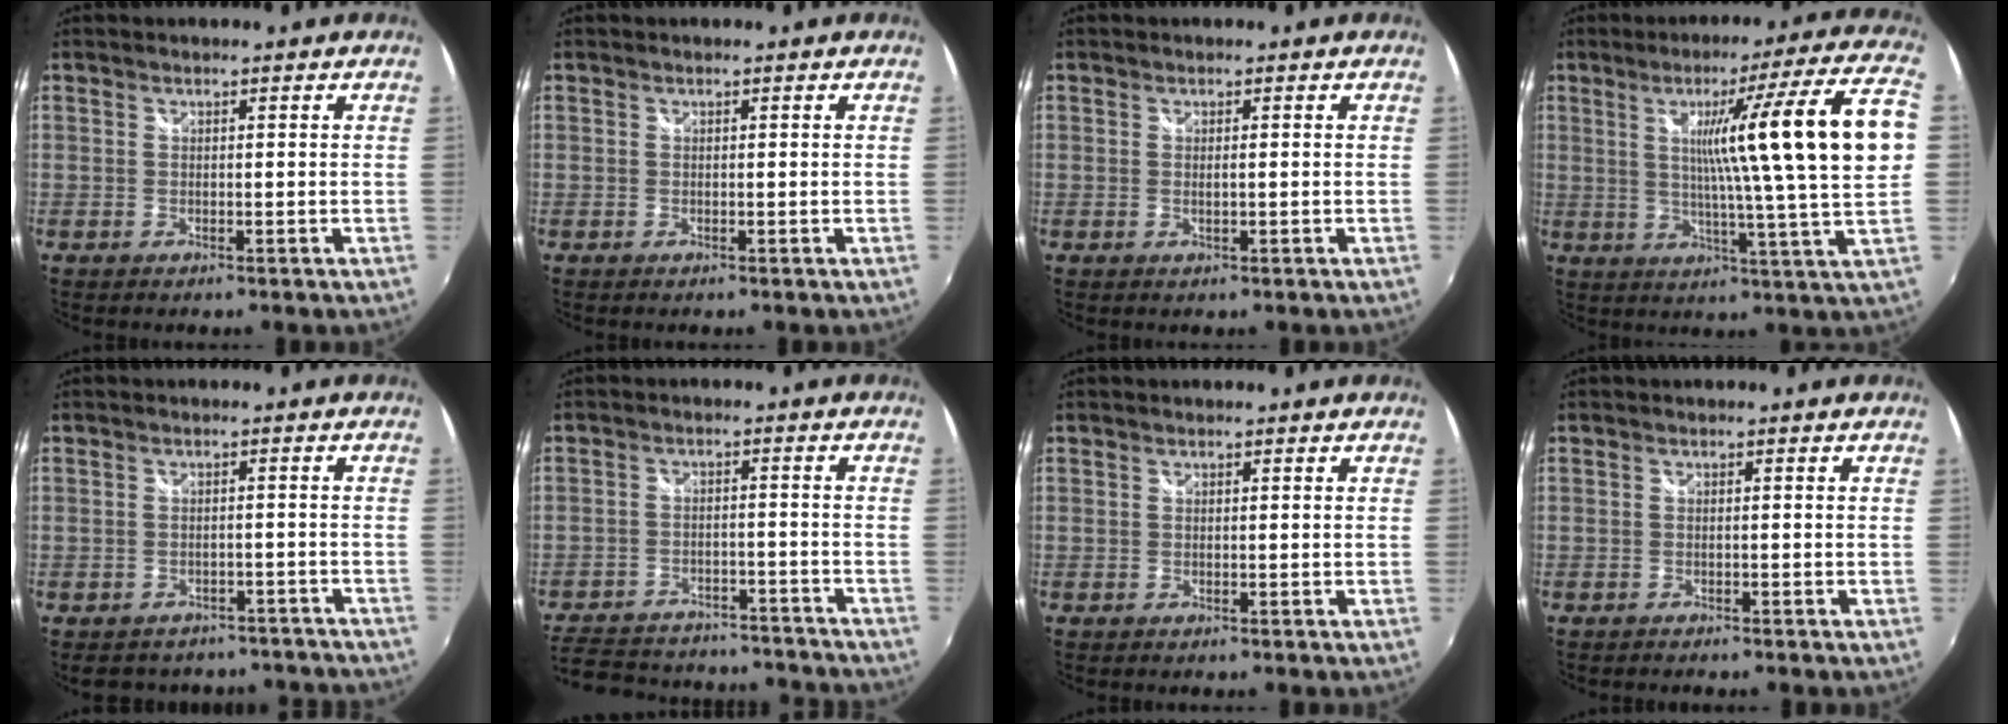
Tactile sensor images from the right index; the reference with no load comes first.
{"total": 0.0}
{"total": 0.8, "force": [0.1, -0.1, 0.8], "torque": [-0.012, 0.000, 0.001]}
{"total": 18.6, "force": [3.8, -1.4, 18.1], "torque": [-0.240, 0.009, 0.054]}
{"total": 13.1, "force": [-11.3, 5.6, 3.6], "torque": [-0.077, 0.011, -0.127]}
{"total": 23.7, "force": [-20.5, 8.7, 8.0], "torque": [-0.181, 0.037, -0.253]}
{"total": 0.0}
{"total": 1.0, "force": [-1.0, 0.1, 0.1], "torque": [-0.008, -0.004, -0.018]}